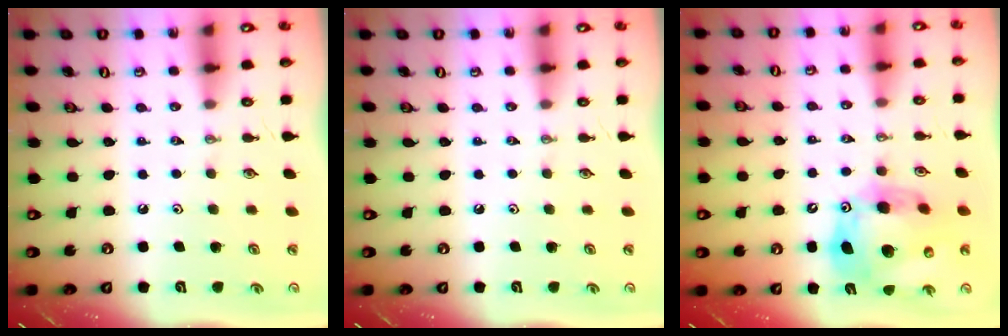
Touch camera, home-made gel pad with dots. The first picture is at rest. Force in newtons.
{"total": 0.0}
{"total": 17.4, "press": 17.2, "slide": 2.7}